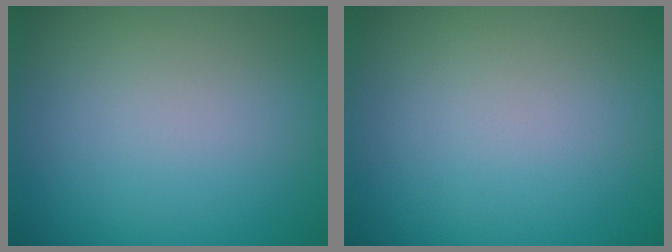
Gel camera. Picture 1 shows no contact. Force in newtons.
{"total": 0.0}